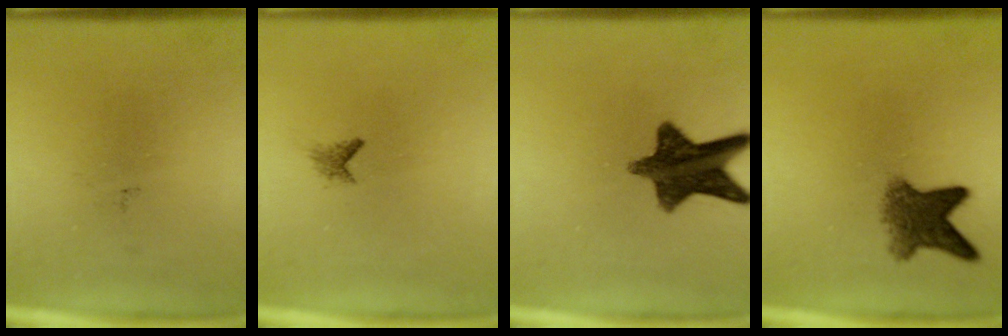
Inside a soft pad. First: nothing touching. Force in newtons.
{"total": 0.9}
{"total": 11.5}
{"total": 6.0}